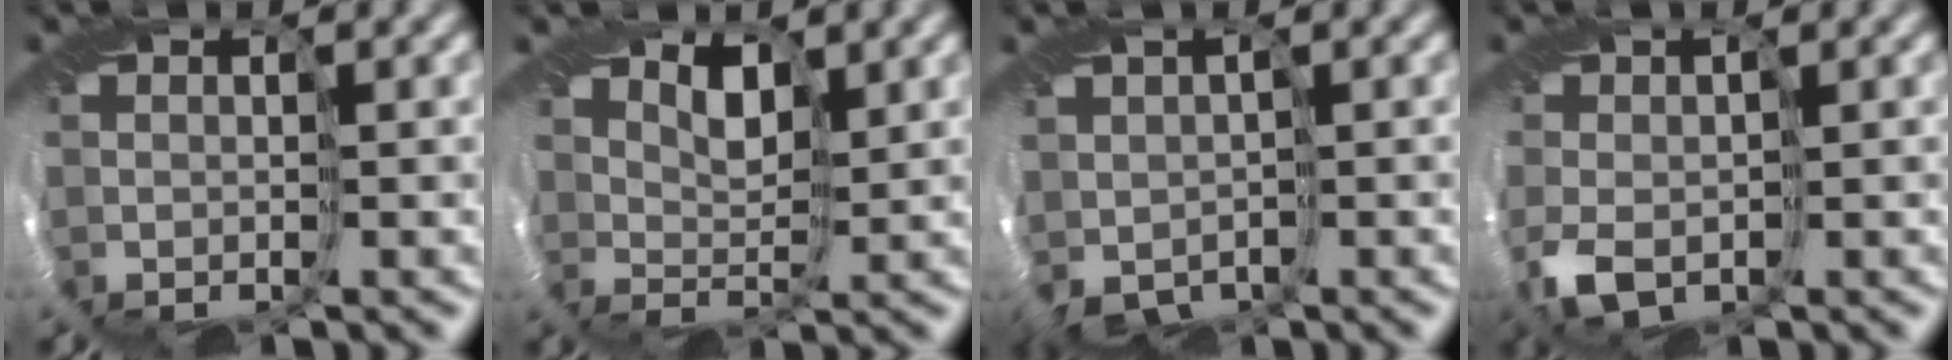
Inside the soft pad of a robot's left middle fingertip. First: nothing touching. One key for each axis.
{"total": 2.8, "fx": 1.8, "fy": 1.7, "fz": 1.3, "tx": -0.025, "ty": -0.002, "tz": 0.030}
{"total": 2.8, "fx": 0.1, "fy": 2.3, "fz": 1.5, "tx": -0.034, "ty": 0.007, "tz": 0.015}
{"total": 3.1, "fx": -0.9, "fy": 1.9, "fz": 2.3, "tx": -0.061, "ty": 0.001, "tz": -0.017}